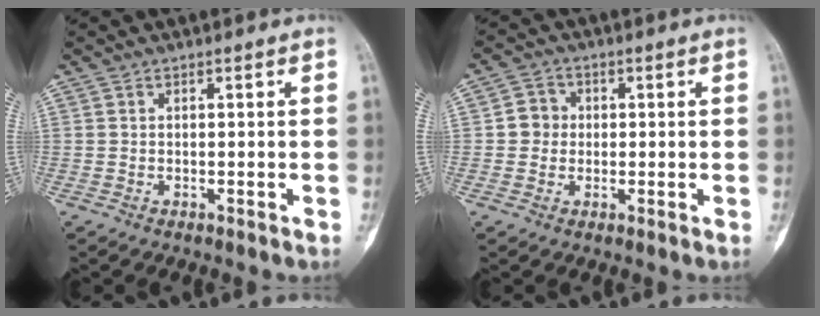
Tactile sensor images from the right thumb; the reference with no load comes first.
{"total": 3.8, "force": [0.1, 3.6, 1.2], "torque": [0.004, 0.009, -0.006]}